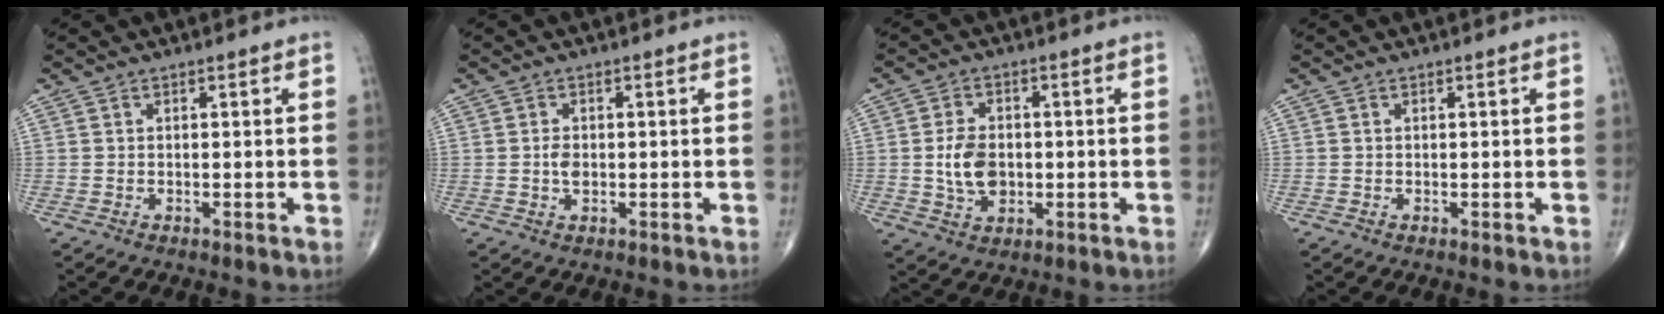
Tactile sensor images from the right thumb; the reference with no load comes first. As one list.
[{"total": 2.2, "force": [-0.2, 1.4, 1.7], "torque": [-0.029, 0.000, -0.004]}, {"total": 7.4, "force": [-0.4, 5.1, 5.4], "torque": [-0.088, -0.001, -0.004]}, {"total": 0.0}]